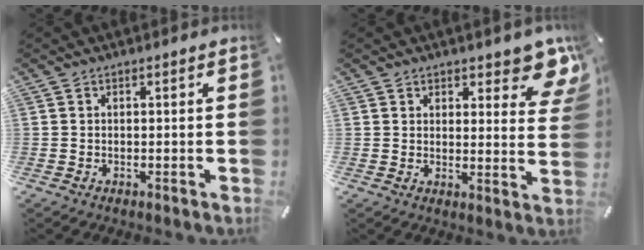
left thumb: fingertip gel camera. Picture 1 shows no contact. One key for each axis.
{"total": 7.5, "fx": 5.6, "fy": 3.8, "fz": 3.4, "tx": -0.018, "ty": -0.040, "tz": 0.095}